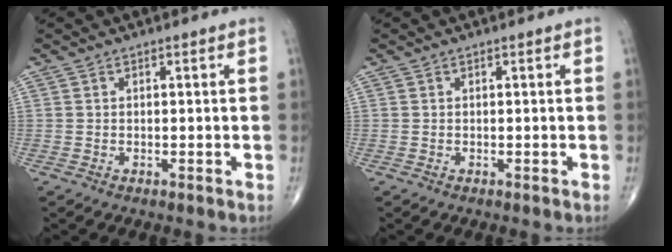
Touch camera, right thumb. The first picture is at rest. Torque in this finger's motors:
{"motor_torque": [-0.19, 0.19, 0.00, 0.00, 0.00]}